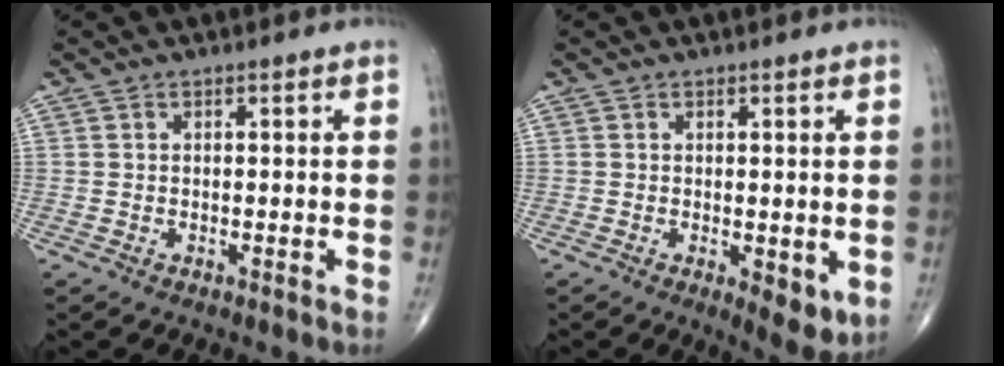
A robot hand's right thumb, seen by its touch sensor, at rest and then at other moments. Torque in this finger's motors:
{"motor_torque": [-0.17, 0.42, -0.05, -0.16, 0.03]}